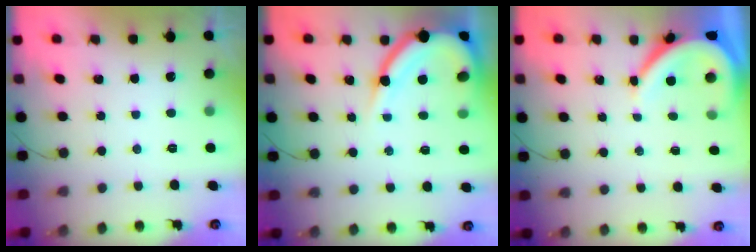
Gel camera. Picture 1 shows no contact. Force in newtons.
{"total": 12.6, "press": 12.6, "slide": 1.0}
{"total": 7.5, "press": 7.4, "slide": 0.9}